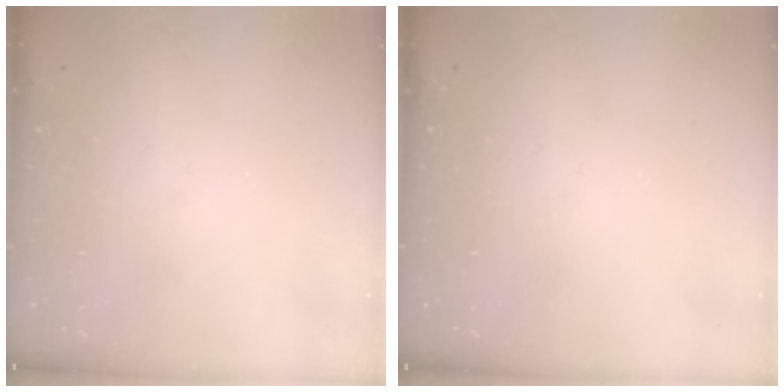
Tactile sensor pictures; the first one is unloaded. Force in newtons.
{"total": 0.0}